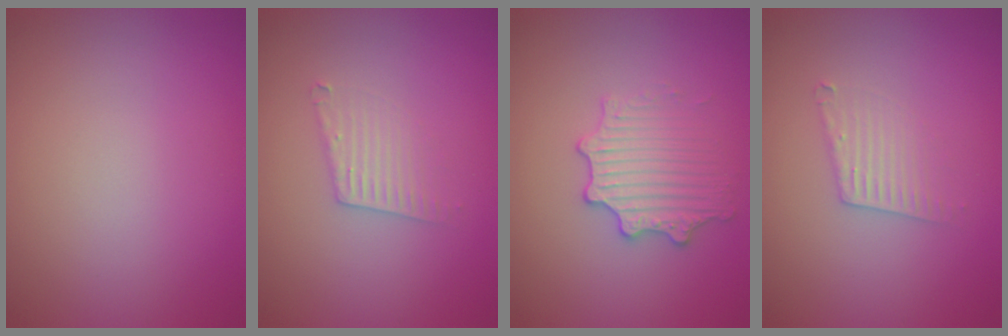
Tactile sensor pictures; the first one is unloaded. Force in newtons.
{"total": 2.0, "press": 2.0, "slide": 0.1}
{"total": 2.9, "press": 2.8, "slide": 0.5}
{"total": 2.0, "press": 2.0, "slide": 0.1}